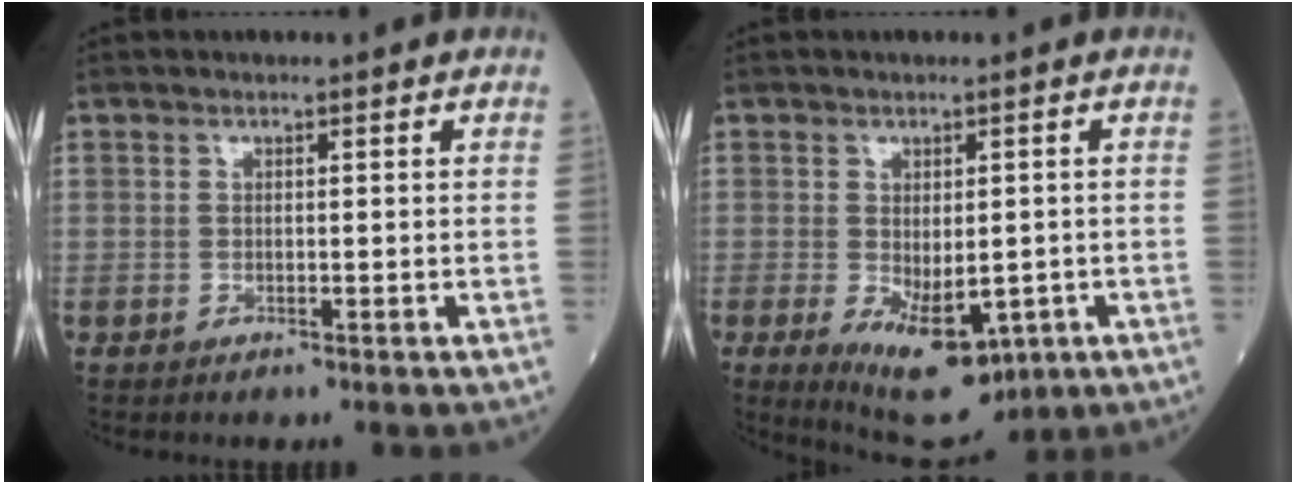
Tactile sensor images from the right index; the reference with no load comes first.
{"total": 11.2, "force": [-4.3, 5.3, 8.8], "torque": [-0.145, -0.020, -0.052]}